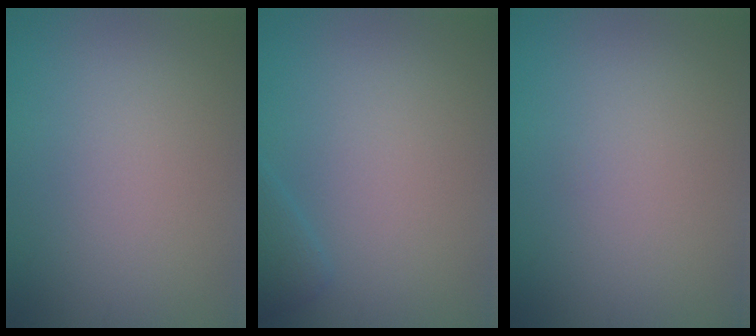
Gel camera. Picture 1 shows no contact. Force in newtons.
{"total": 1.4, "press": 1.4, "slide": 0.1}
{"total": 0.0}